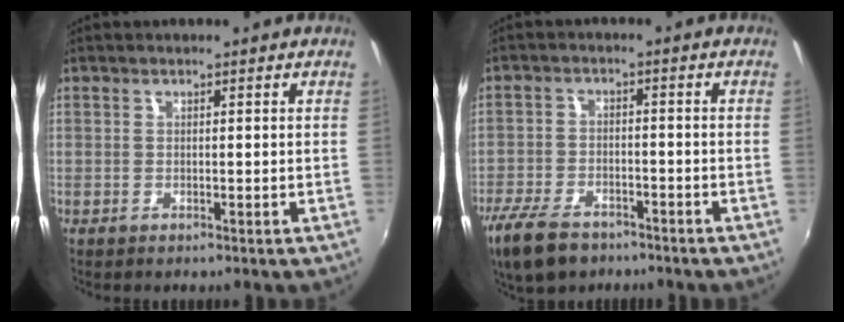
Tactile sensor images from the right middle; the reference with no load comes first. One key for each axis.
{"total": 10.9, "fx": -7.8, "fy": 5.3, "fz": 5.5, "tx": -0.144, "ty": -0.019, "tz": -0.142}